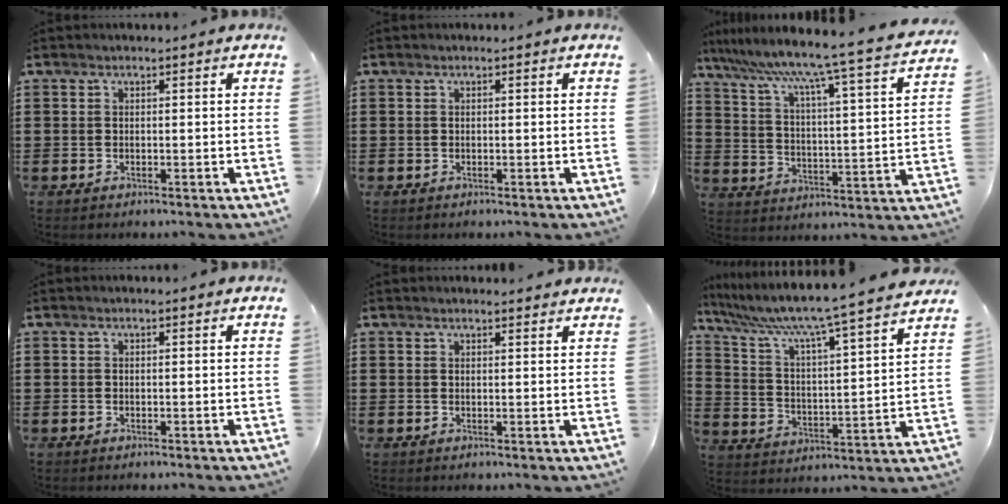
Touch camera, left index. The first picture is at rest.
{"total": 0.0}
{"total": 7.8, "force": [6.5, -1.5, 3.9], "torque": [-0.103, -0.061, 0.097]}
{"total": 0.0}
{"total": 1.5, "force": [1.5, 0.1, 0.3], "torque": [-0.008, 0.001, 0.029]}
{"total": 7.8, "force": [6.7, -0.7, 4.0], "torque": [-0.107, -0.059, 0.103]}